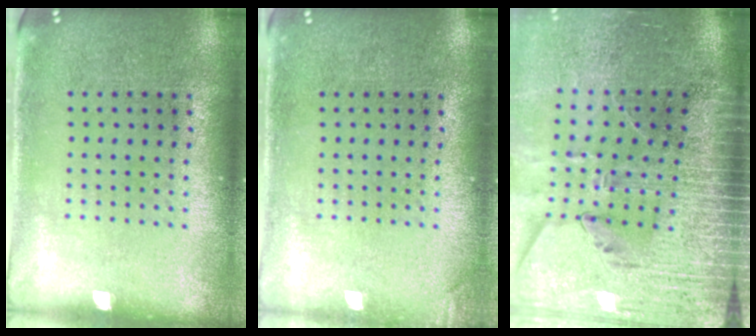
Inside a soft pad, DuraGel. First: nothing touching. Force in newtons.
{"total": 0.9, "press": 0.9, "slide": 0.2}
{"total": 3.7, "press": 3.2, "slide": 1.9}